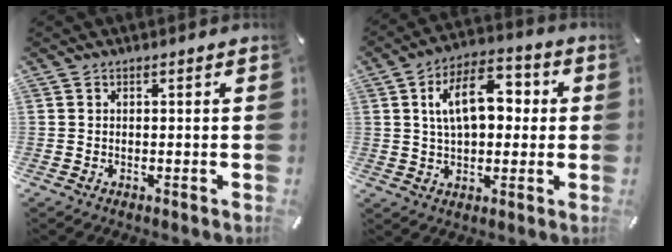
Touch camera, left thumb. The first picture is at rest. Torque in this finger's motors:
{"motor_torque": [1.88, 2.14, 0.87, 0.37, 0.18]}